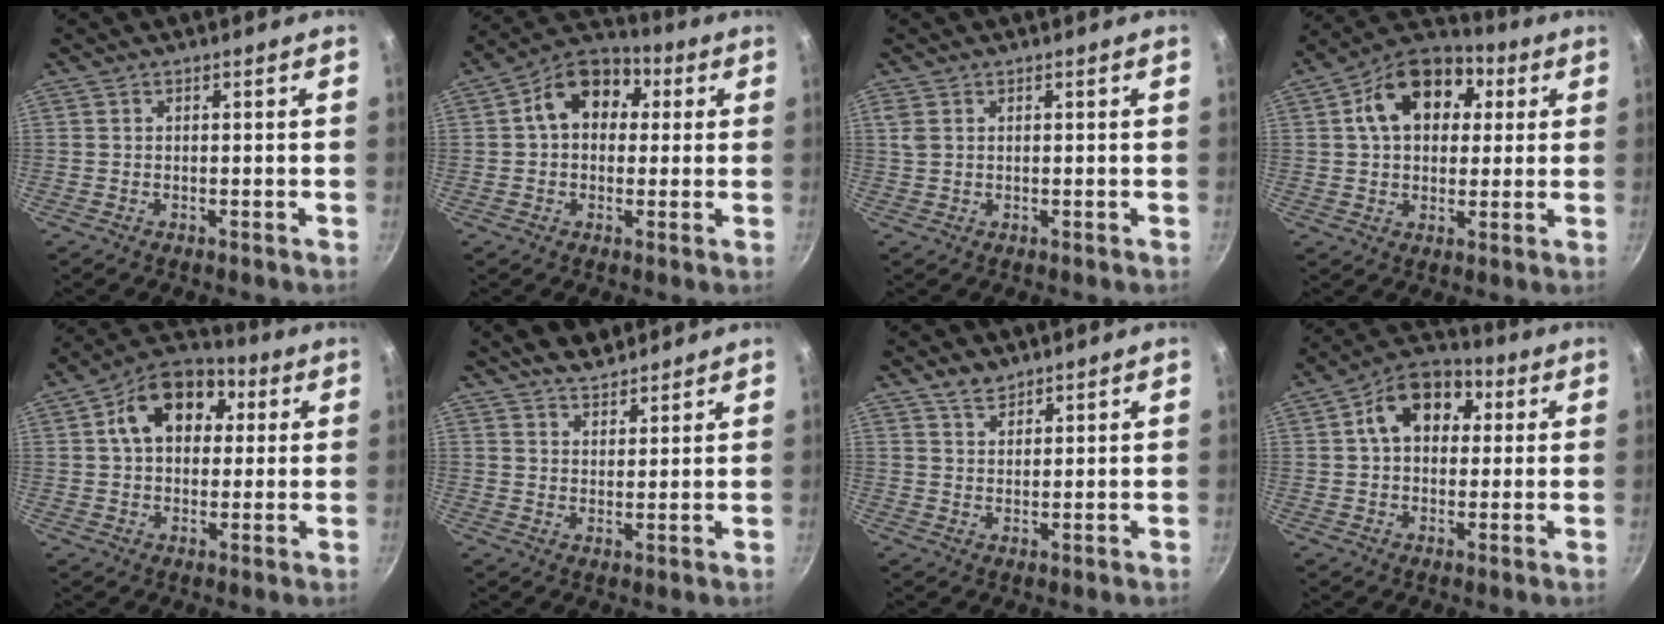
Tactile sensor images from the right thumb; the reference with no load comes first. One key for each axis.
{"total": 12.2, "fx": 2.6, "fy": 9.1, "fz": 7.6, "tx": -0.082, "ty": 0.027, "tz": 0.021}
{"total": 1.9, "fx": 0.8, "fy": 1.4, "fz": 1.1, "tx": -0.022, "ty": 0.003, "tz": 0.018}
{"total": 16.3, "fx": 4.4, "fy": 11.6, "fz": 10.6, "tx": -0.146, "ty": 0.020, "tz": 0.054}
{"total": 14.9, "fx": 3.8, "fy": 10.6, "fz": 9.7, "tx": -0.123, "ty": 0.020, "tz": 0.042}
{"total": 6.5, "fx": 5.5, "fy": 2.8, "fz": 2.0, "tx": -0.011, "ty": -0.022, "tz": 0.092}
{"total": 3.2, "fx": 2.6, "fy": 1.6, "fz": 1.0, "tx": -0.010, "ty": -0.015, "tz": 0.049}
{"total": 12.9, "fx": 3.2, "fy": 9.2, "fz": 8.4, "tx": -0.096, "ty": 0.020, "tz": 0.031}